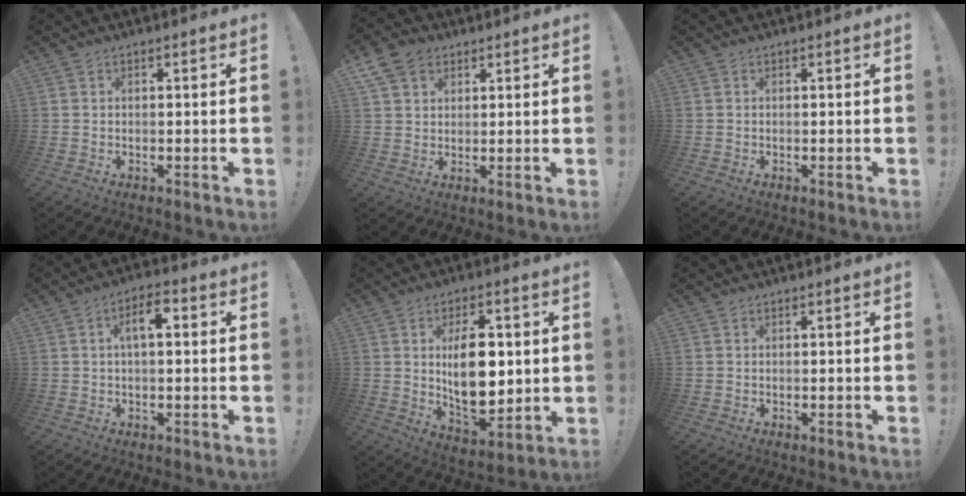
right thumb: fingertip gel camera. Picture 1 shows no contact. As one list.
[{"total": 8.5, "force": [4.5, 6.2, 3.5], "torque": [-0.059, -0.012, 0.092]}, {"total": 0.0}, {"total": 6.4, "force": [1.1, 2.7, 5.7], "torque": [-0.088, 0.009, 0.012]}, {"total": 16.2, "force": [2.2, 9.2, 13.1], "torque": [-0.223, -0.013, 0.035]}, {"total": 0.0}]